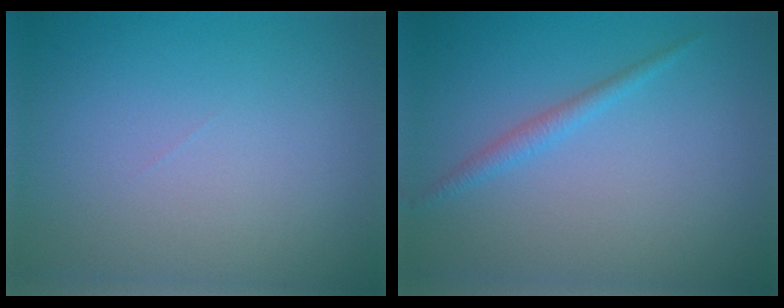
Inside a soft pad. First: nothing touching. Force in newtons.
{"total": 1.4, "press": 1.4, "slide": 0.1}